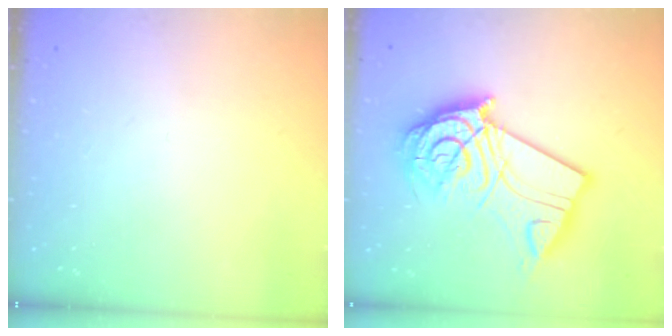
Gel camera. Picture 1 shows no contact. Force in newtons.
{"total": 17.5, "press": 17.4, "slide": 2.2}